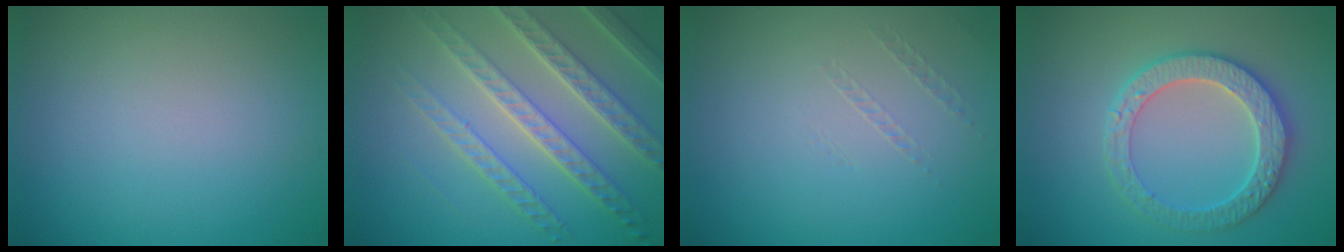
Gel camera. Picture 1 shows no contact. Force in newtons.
{"total": 6.0, "press": 5.0, "slide": 3.3}
{"total": 0.5, "press": 0.2, "slide": 0.5}
{"total": 4.2, "press": 4.0, "slide": 1.0}